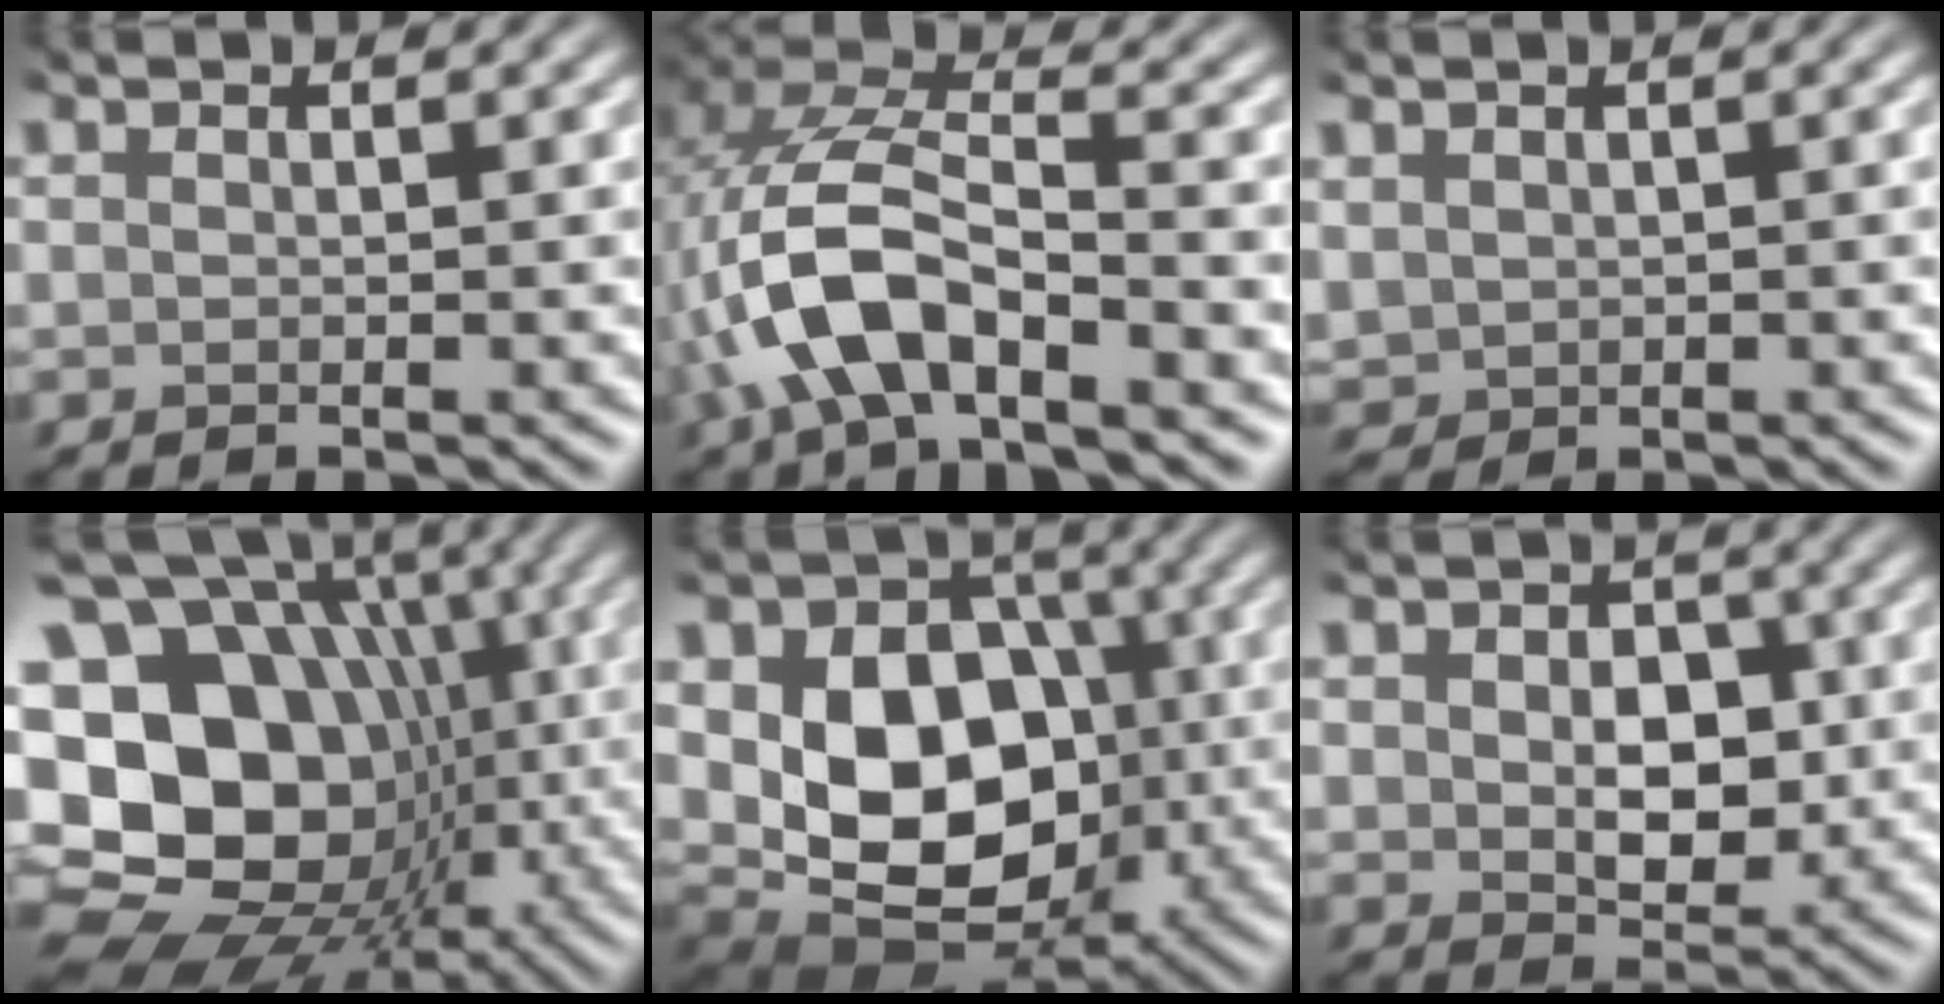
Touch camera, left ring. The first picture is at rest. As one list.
[{"total": 7.2, "force": [-5.3, 2.1, 4.5], "torque": [-0.139, -0.010, -0.075]}, {"total": 0.7, "force": [0.4, 0.5, 0.1], "torque": [-0.035, -0.002, 0.028]}, {"total": 18.9, "force": [-1.3, 16.0, 9.9], "torque": [-0.189, -0.023, -0.003]}, {"total": 10.6, "force": [-2.2, 7.9, 6.7], "torque": [-0.118, -0.019, -0.011]}, {"total": 3.6, "force": [-1.4, 2.5, 2.1], "torque": [-0.058, -0.026, 0.009]}]